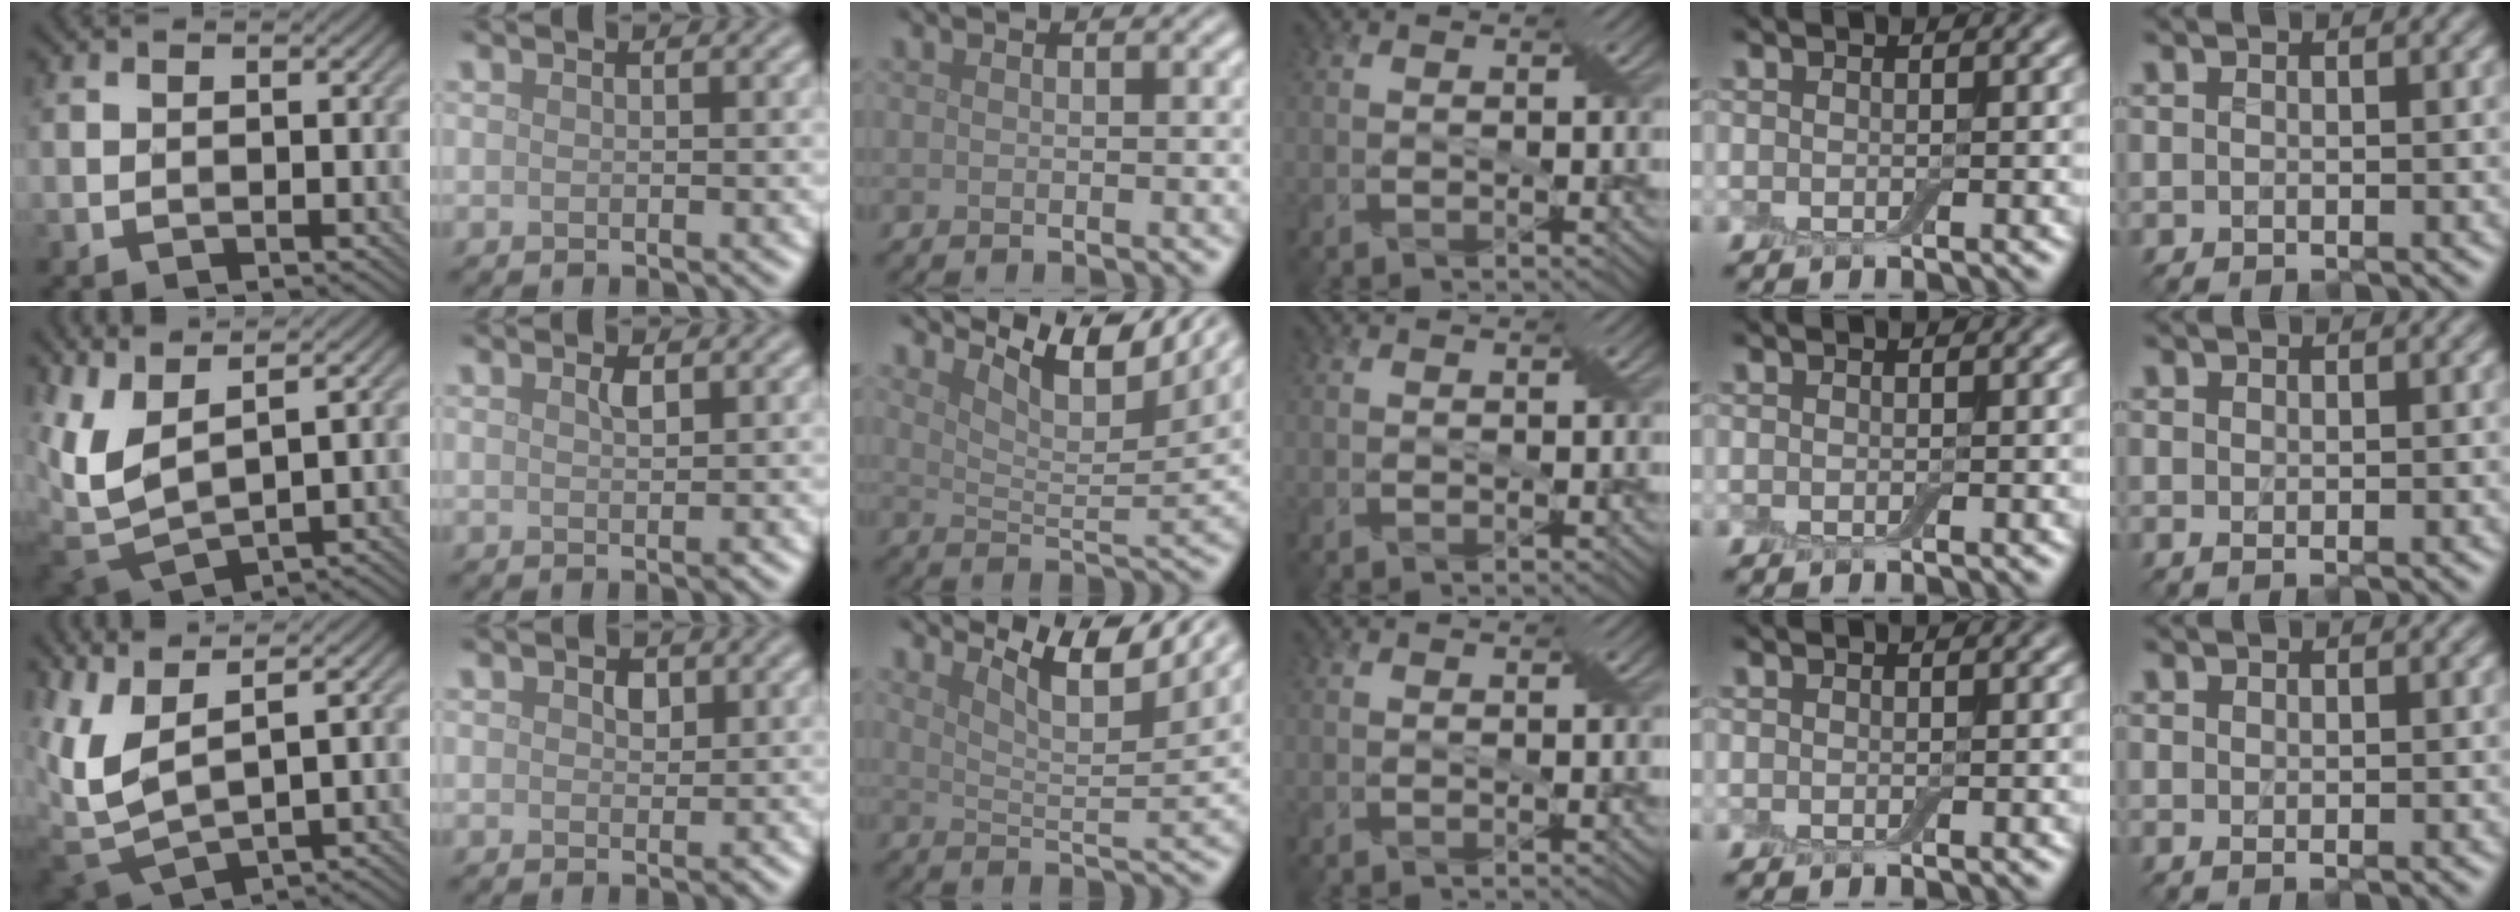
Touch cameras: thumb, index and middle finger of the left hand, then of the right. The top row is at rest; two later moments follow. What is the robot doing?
{"motion": "cut", "object": "aluminum foil"}